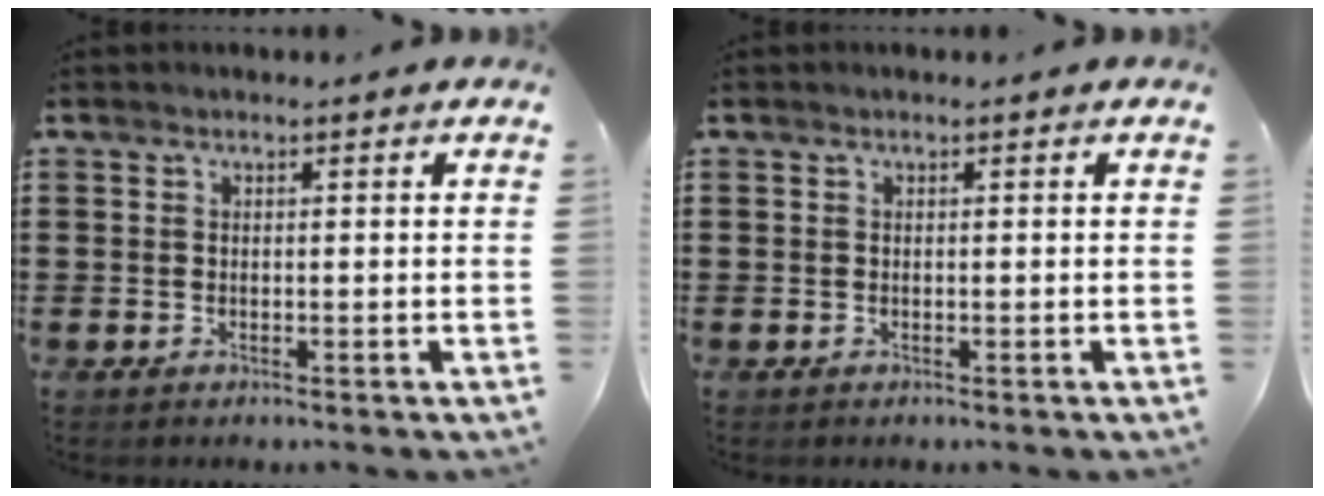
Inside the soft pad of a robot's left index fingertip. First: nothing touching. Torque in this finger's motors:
{"motor_torque": [0.00, 0.00, 0.00, 0.00]}